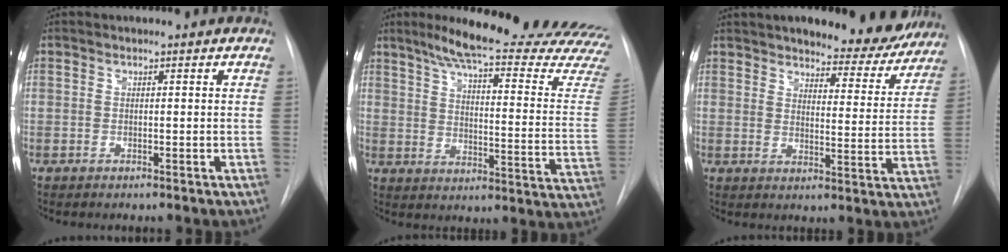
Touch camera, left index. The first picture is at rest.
{"total": 27.5, "force": [24.2, 1.0, 12.9], "torque": [-0.177, -0.110, 0.289]}
{"total": 12.0, "force": [10.7, 3.1, 4.6], "torque": [-0.039, -0.028, 0.126]}